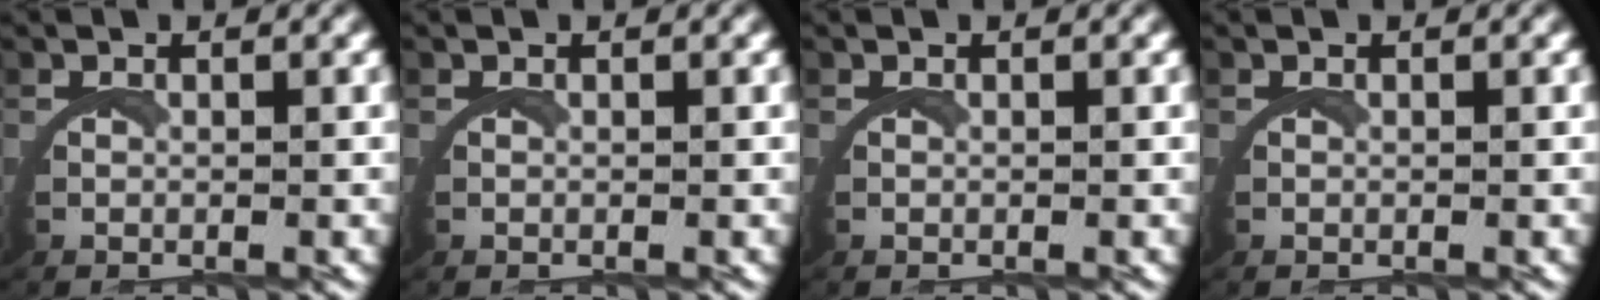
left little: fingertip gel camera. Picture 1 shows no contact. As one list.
[{"total": 0.0}, {"total": 0.0}, {"total": 0.0}]